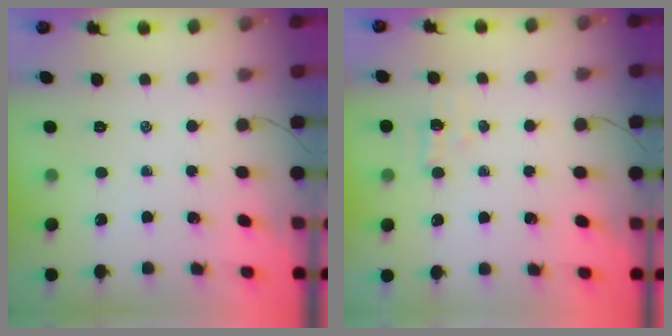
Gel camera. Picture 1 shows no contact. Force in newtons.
{"total": 2.1, "press": 2.0, "slide": 0.7}